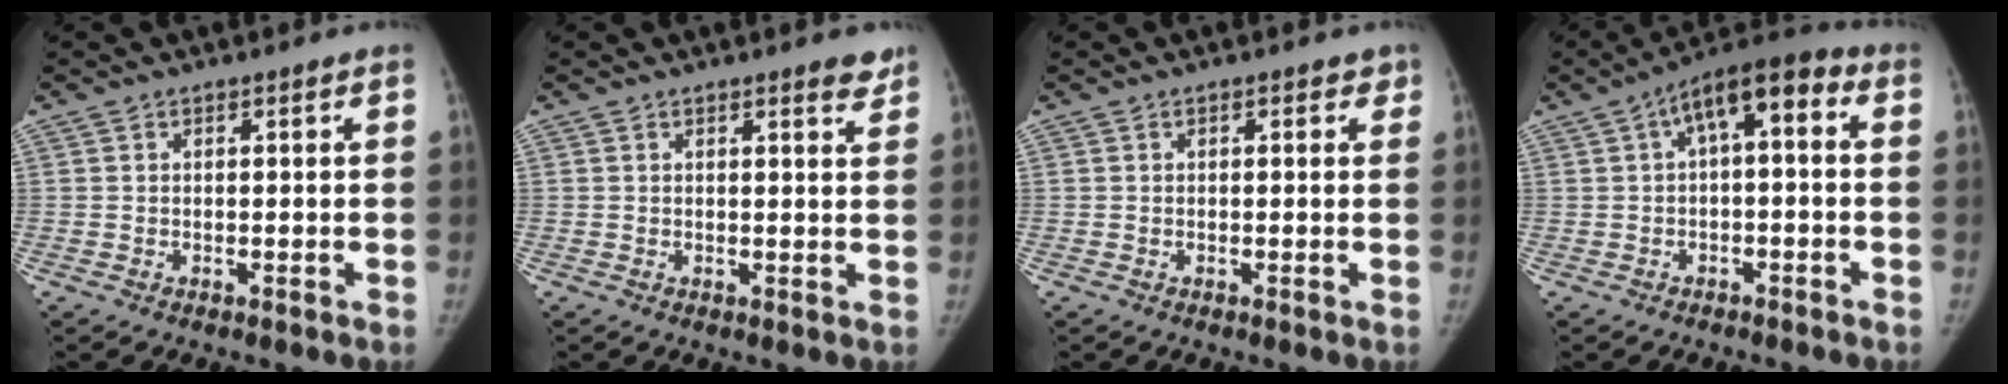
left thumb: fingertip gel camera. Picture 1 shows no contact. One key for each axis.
{"total": 2.6, "fx": 2.0, "fy": 0.7, "fz": 1.5, "tx": -0.002, "ty": -0.012, "tz": 0.022}
{"total": 1.6, "fx": 0.8, "fy": 1.0, "fz": 1.0, "tx": 0.005, "ty": 0.002, "tz": 0.004}
{"total": 9.5, "fx": 1.6, "fy": 4.2, "fz": 8.4, "tx": -0.112, "ty": 0.044, "tz": 0.012}